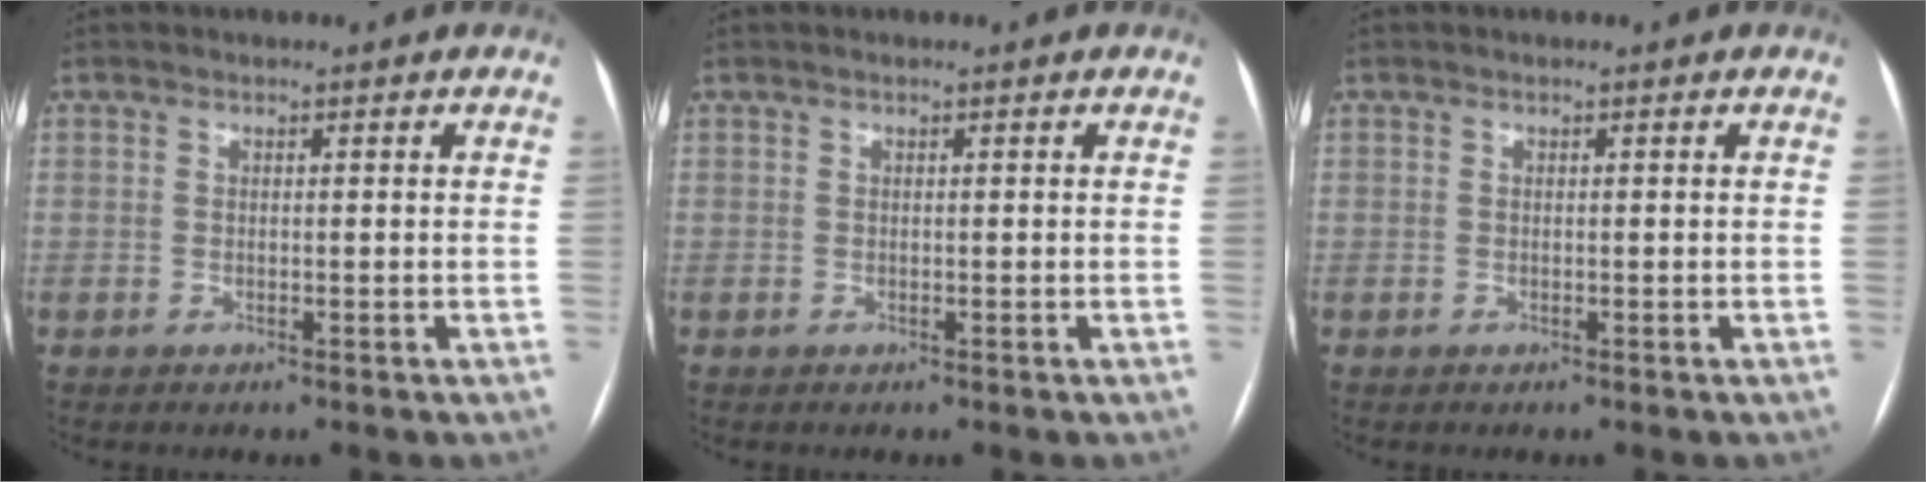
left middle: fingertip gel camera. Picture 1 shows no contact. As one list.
[{"total": 0.0}, {"total": 0.0}]